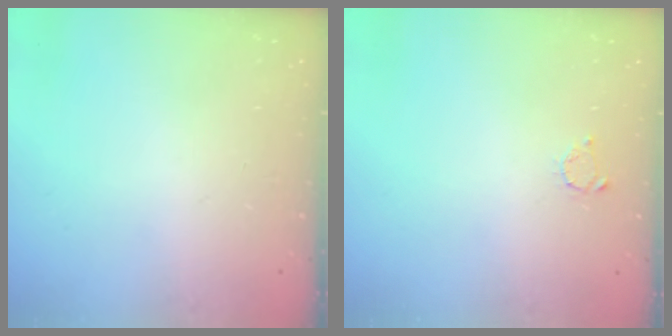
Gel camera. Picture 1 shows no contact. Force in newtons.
{"total": 2.2, "press": 2.2, "slide": 0.4}